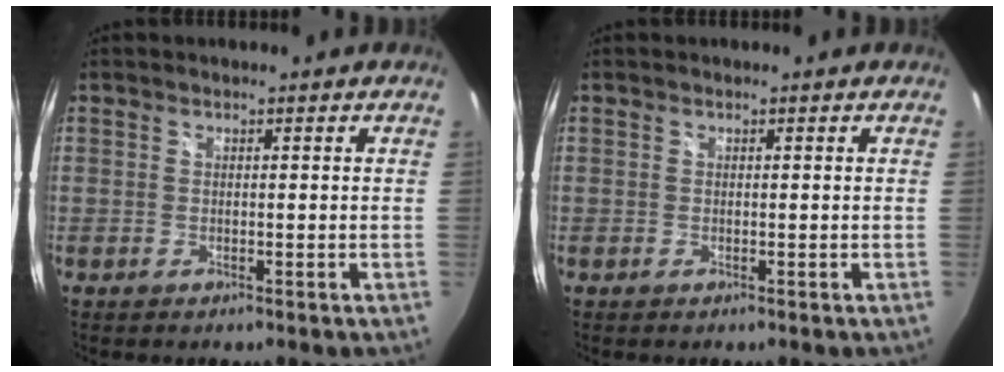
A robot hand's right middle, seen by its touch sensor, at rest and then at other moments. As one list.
[{"total": 0.0}]